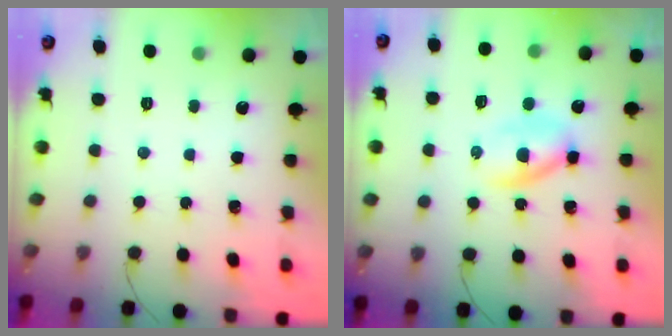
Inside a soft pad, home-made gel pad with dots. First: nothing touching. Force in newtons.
{"total": 4.1, "press": 4.0, "slide": 1.1}